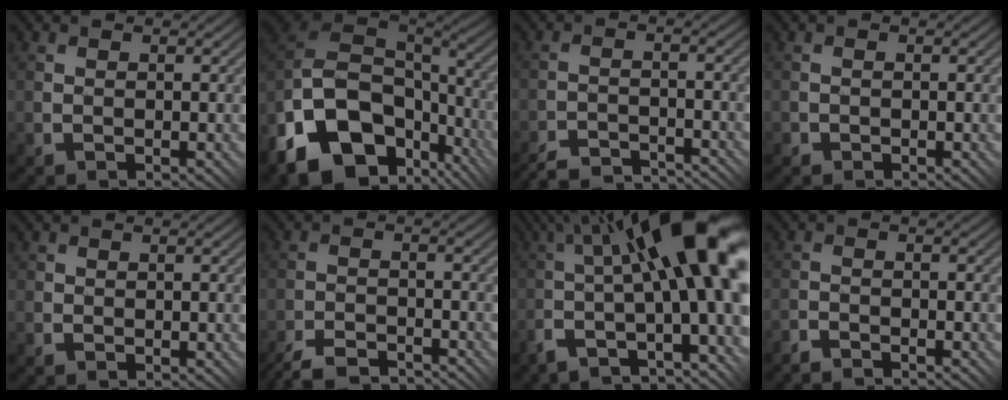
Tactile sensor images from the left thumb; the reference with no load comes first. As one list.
[{"total": 18.0, "force": [-7.8, 12.4, 10.4], "torque": [-0.257, -0.032, -0.122]}, {"total": 5.2, "force": [-5.1, -0.1, 0.8], "torque": [-0.017, 0.002, -0.096]}, {"total": 0.7, "force": [-0.4, 0.5, -0.3], "torque": [0.009, -0.002, -0.008]}, {"total": 1.3, "force": [0.0, 1.3, 0.3], "torque": [0.000, 0.002, 0.001]}, {"total": 6.0, "force": [-5.6, 0.7, 1.9], "torque": [-0.038, 0.002, -0.112]}, {"total": 16.5, "force": [-0.4, 3.6, 16.1], "torque": [-0.235, 0.032, -0.015]}, {"total": 2.2, "force": [-2.2, -0.2, 0.0], "torque": [0.000, 0.006, -0.050]}]